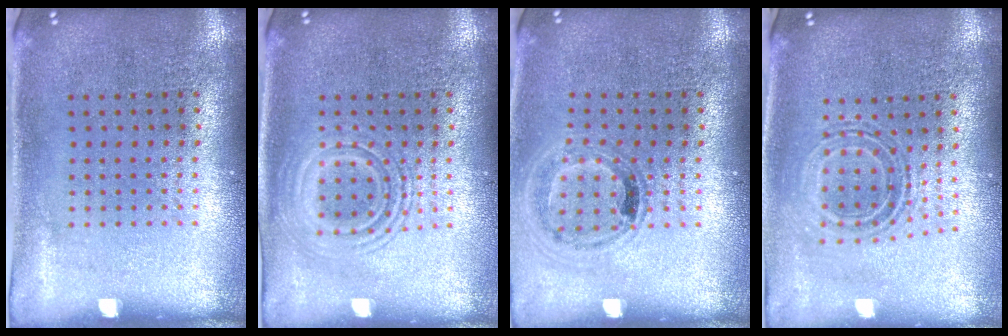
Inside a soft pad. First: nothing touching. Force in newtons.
{"total": 2.8, "press": 2.8, "slide": 0.4}
{"total": 1.0, "press": 1.0, "slide": 0.1}
{"total": 0.9, "press": 0.8, "slide": 0.3}